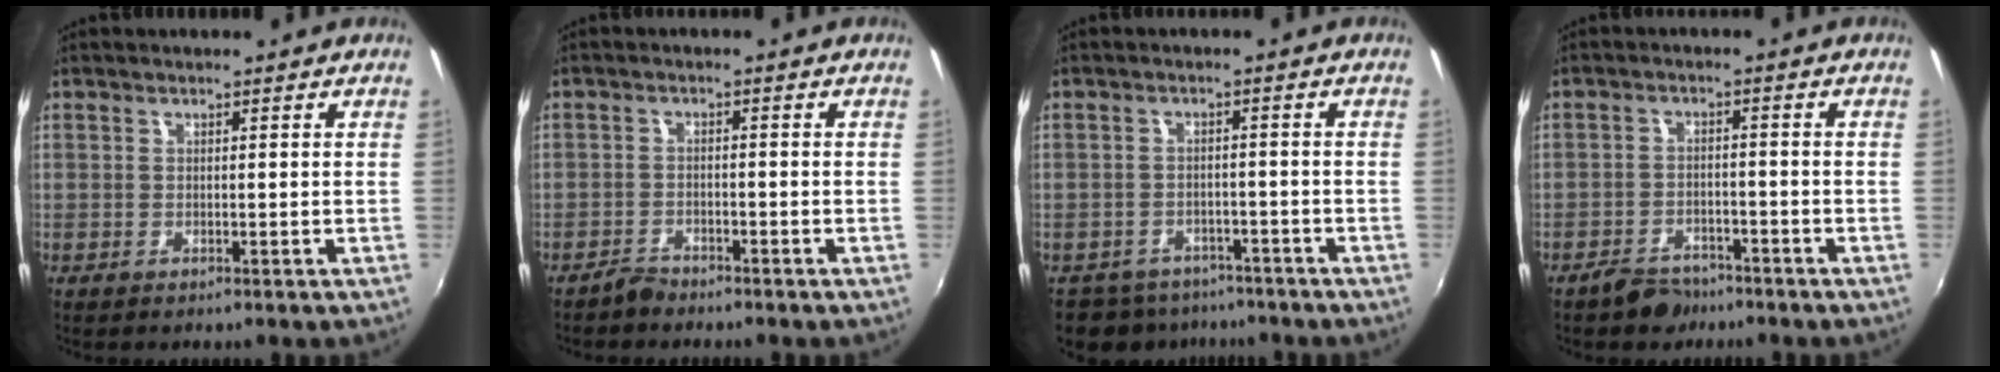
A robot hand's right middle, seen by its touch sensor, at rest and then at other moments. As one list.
[{"total": 2.3, "force": [-2.2, 0.6, 0.2], "torque": [-0.010, 0.003, -0.043]}, {"total": 8.8, "force": [-7.2, 4.7, 1.8], "torque": [-0.053, 0.003, -0.100]}, {"total": 5.0, "force": [-4.2, 2.5, 1.2], "torque": [-0.039, 0.008, -0.064]}]